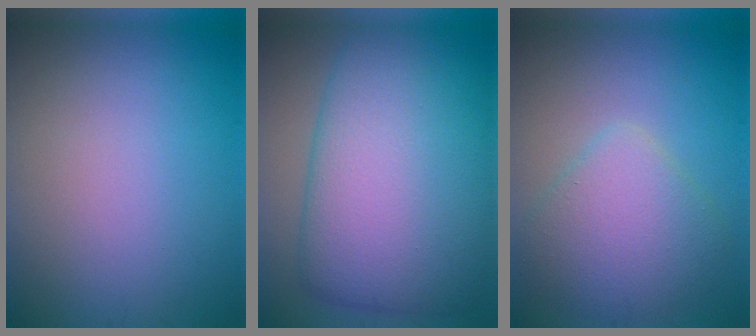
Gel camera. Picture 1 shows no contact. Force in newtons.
{"total": 12.9, "press": 12.9, "slide": 0.4}
{"total": 5.0, "press": 5.0, "slide": 0.2}